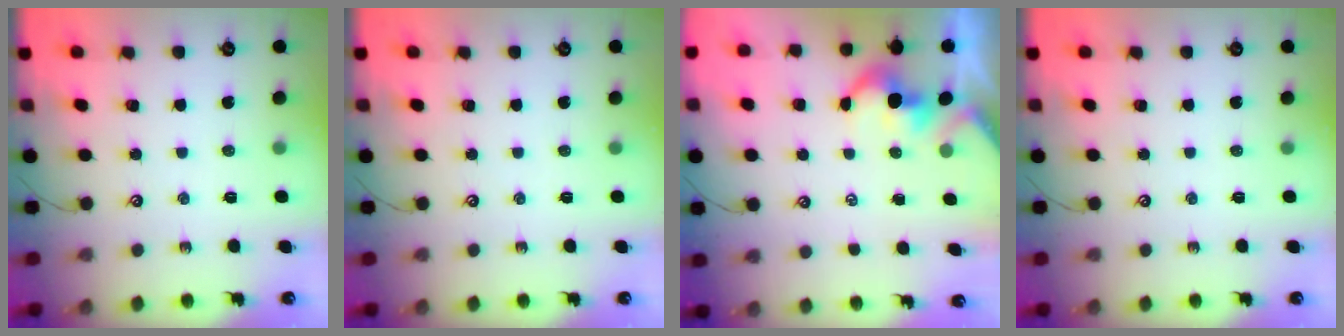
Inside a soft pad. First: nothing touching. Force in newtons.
{"total": 0.0}
{"total": 0.0}
{"total": 0.0}